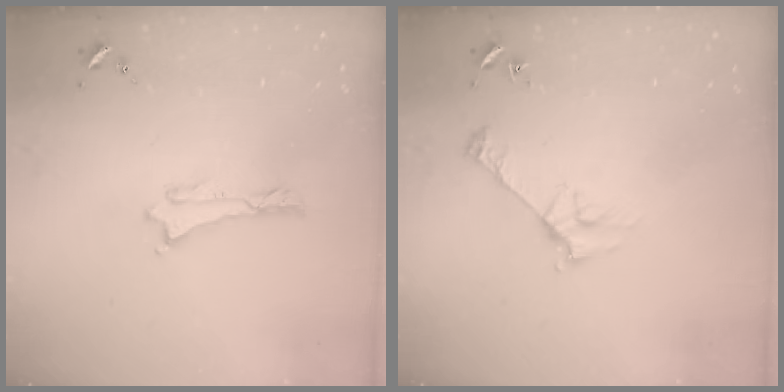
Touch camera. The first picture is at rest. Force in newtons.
{"total": 2.8, "press": 2.8, "slide": 0.3}